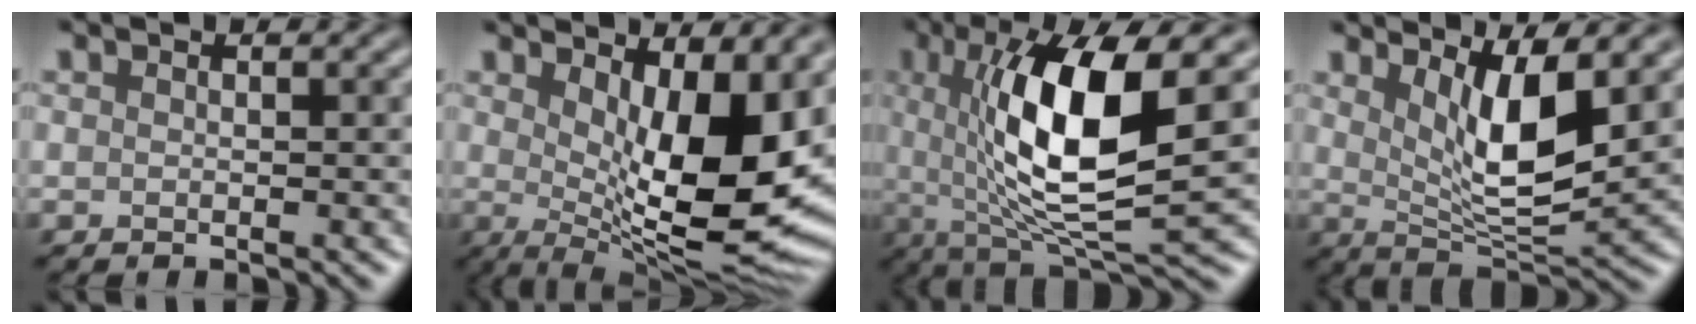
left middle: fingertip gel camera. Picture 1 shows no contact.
{"total": 12.7, "force": [2.4, 4.5, 11.6], "torque": [-0.156, -0.024, 0.042]}
{"total": 11.6, "force": [1.5, 3.3, 11.0], "torque": [-0.177, -0.003, 0.030]}
{"total": 6.7, "force": [2.5, 1.9, 5.9], "torque": [-0.104, -0.017, 0.047]}